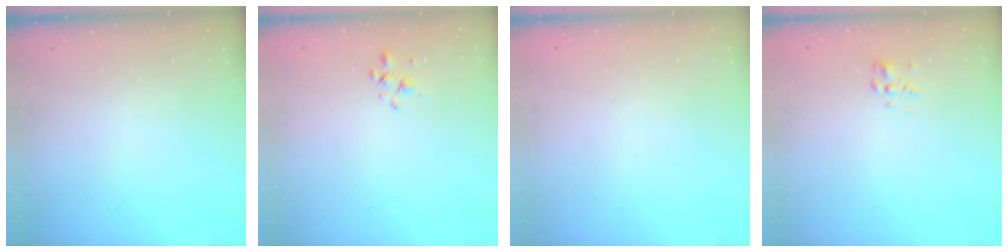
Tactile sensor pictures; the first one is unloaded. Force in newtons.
{"total": 2.6, "press": 2.4, "slide": 0.8}
{"total": 1.9, "press": 1.9, "slide": 0.2}
{"total": 1.4, "press": 1.2, "slide": 0.7}